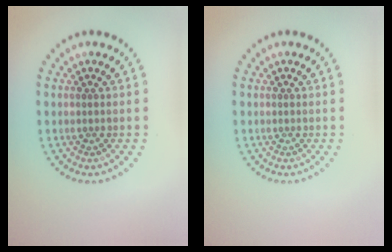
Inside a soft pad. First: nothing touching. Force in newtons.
{"total": 0.0}